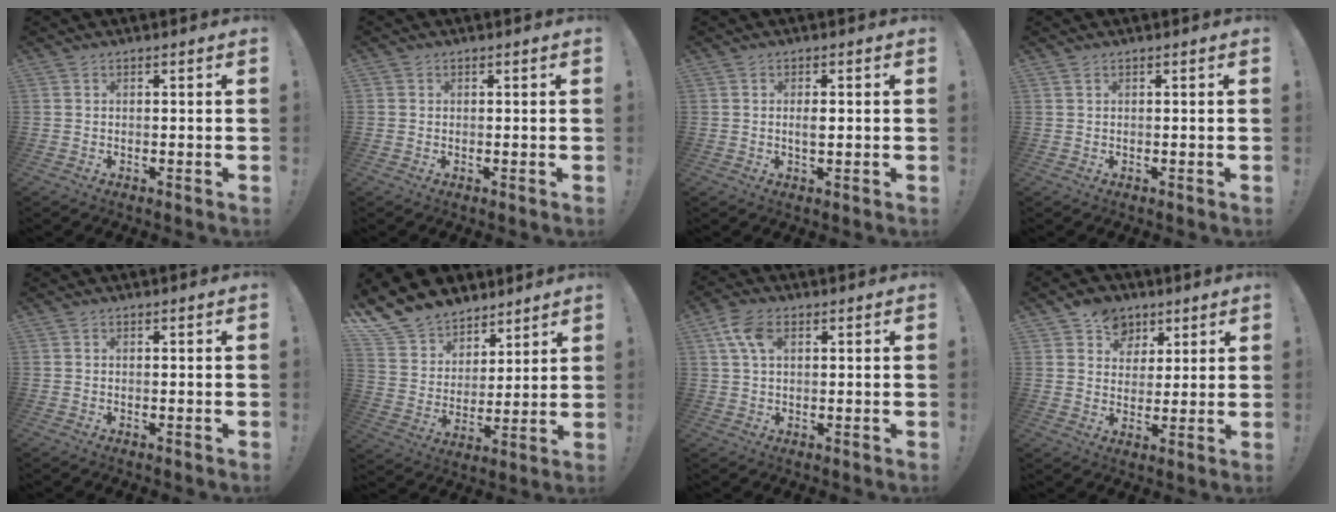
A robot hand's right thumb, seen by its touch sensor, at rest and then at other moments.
{"total": 0.7, "force": [0.2, 0.7, 0.0], "torque": [-0.003, 0.003, 0.005]}
{"total": 2.6, "force": [-0.1, 1.1, 2.3], "torque": [-0.033, 0.000, -0.004]}
{"total": 0.5, "force": [0.4, 0.2, 0.3], "torque": [-0.014, 0.003, 0.008]}
{"total": 0.0}
{"total": 13.3, "force": [10.3, 8.0, 2.6], "torque": [-0.061, -0.080, 0.198]}
{"total": 7.1, "force": [2.5, 4.0, 5.3], "torque": [-0.102, 0.001, 0.050]}
{"total": 8.6, "force": [4.4, 7.2, 1.5], "torque": [-0.017, -0.029, 0.088]}